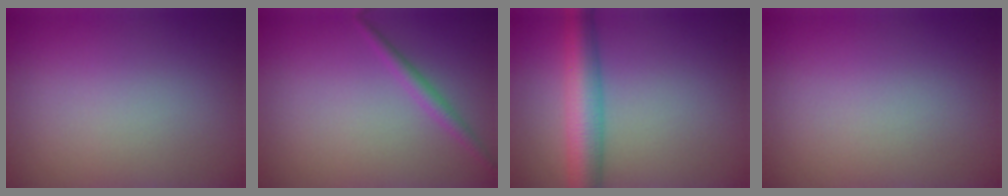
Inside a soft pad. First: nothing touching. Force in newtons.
{"total": 1.5, "press": 1.5, "slide": 0.1}
{"total": 6.1, "press": 6.1, "slide": 0.1}
{"total": 0.0}